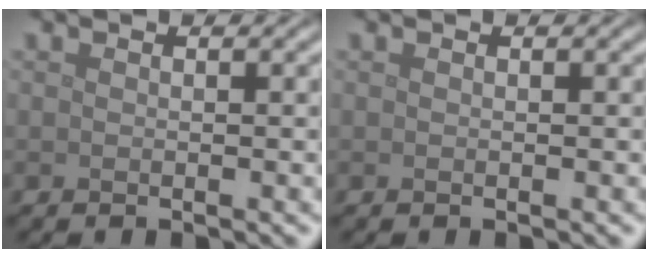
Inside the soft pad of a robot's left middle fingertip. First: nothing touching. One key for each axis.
{"total": 0.0}